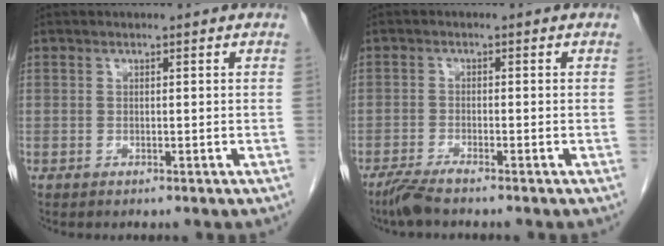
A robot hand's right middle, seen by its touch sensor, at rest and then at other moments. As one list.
[{"total": 3.1, "force": [-2.6, -0.2, 1.7], "torque": [-0.041, -0.009, -0.057]}]